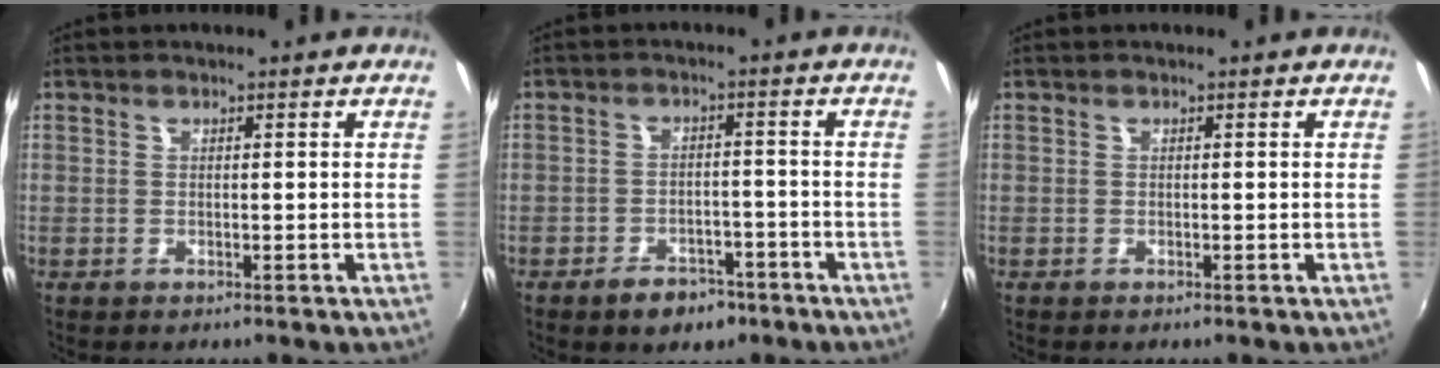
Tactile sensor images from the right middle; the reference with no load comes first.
{"total": 6.4, "force": [-4.4, 3.8, 2.7], "torque": [-0.064, 0.008, -0.056]}
{"total": 0.0}